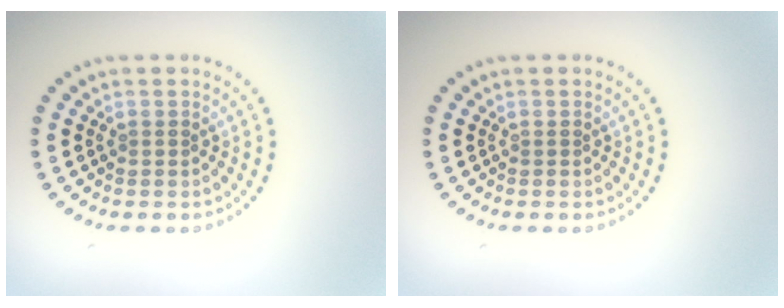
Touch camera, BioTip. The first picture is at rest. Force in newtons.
{"total": 0.0}